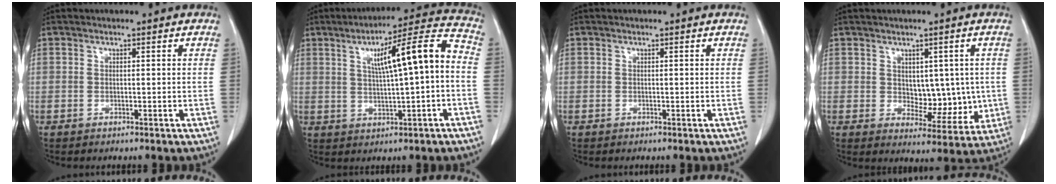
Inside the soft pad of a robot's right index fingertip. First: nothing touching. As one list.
[{"total": 12.3, "force": [1.2, 1.0, 12.2], "torque": [-0.178, 0.029, 0.020]}, {"total": 0.0}, {"total": 6.9, "force": [0.6, 4.4, 5.4], "torque": [-0.058, 0.000, 0.025]}]